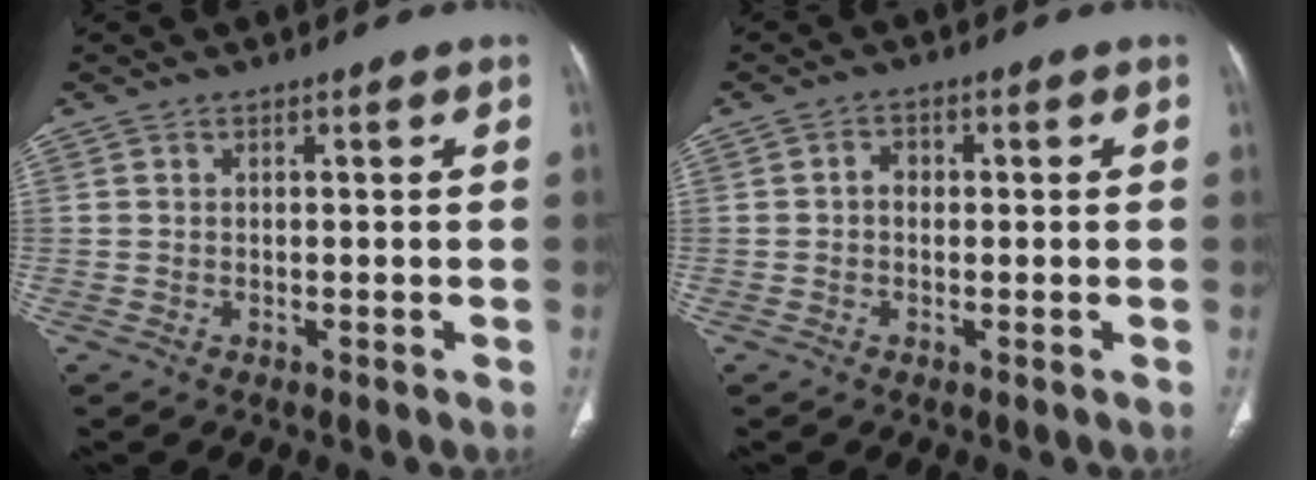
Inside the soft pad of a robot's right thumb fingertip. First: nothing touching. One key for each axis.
{"total": 2.0, "fx": 0.0, "fy": 1.6, "fz": 1.3, "tx": -0.012, "ty": 0.010, "tz": -0.005}